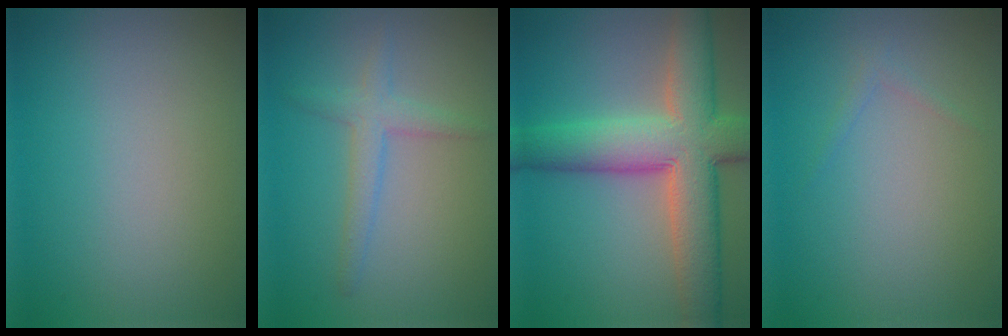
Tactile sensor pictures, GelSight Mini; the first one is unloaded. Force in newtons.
{"total": 2.4, "press": 2.4, "slide": 0.2}
{"total": 10.1, "press": 10.1, "slide": 0.6}
{"total": 0.7, "press": 0.7, "slide": 0.1}